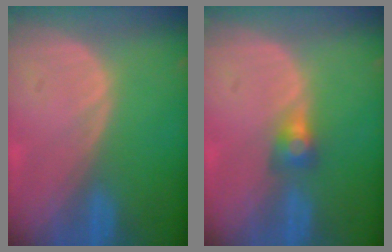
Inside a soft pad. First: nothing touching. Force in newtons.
{"total": 3.0, "press": 2.5, "slide": 1.6}